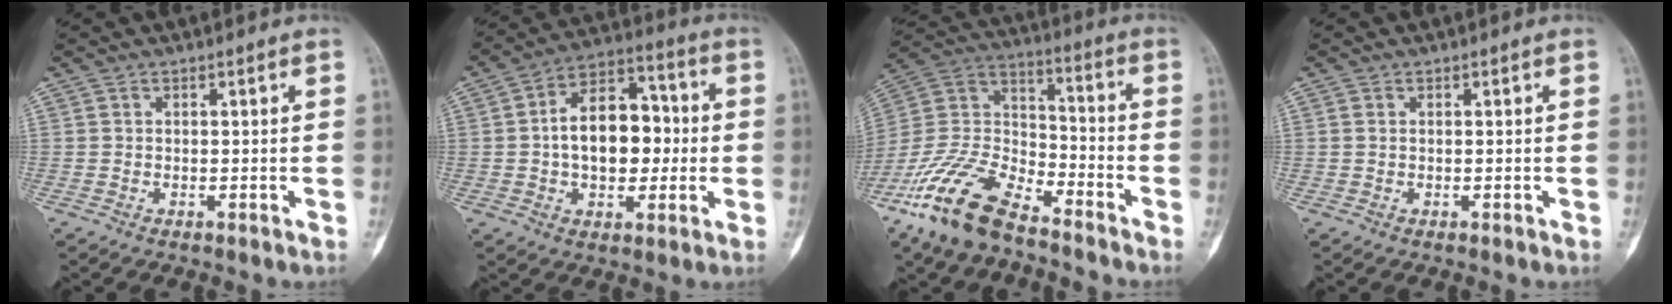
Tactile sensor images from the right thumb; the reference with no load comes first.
{"total": 15.3, "force": [0.0, 9.7, 11.8], "torque": [-0.148, 0.033, -0.005]}
{"total": 17.9, "force": [-12.8, 7.1, 10.3], "torque": [-0.206, 0.062, -0.247]}
{"total": 0.5, "force": [0.2, 0.3, 0.4], "torque": [-0.010, 0.004, 0.005]}